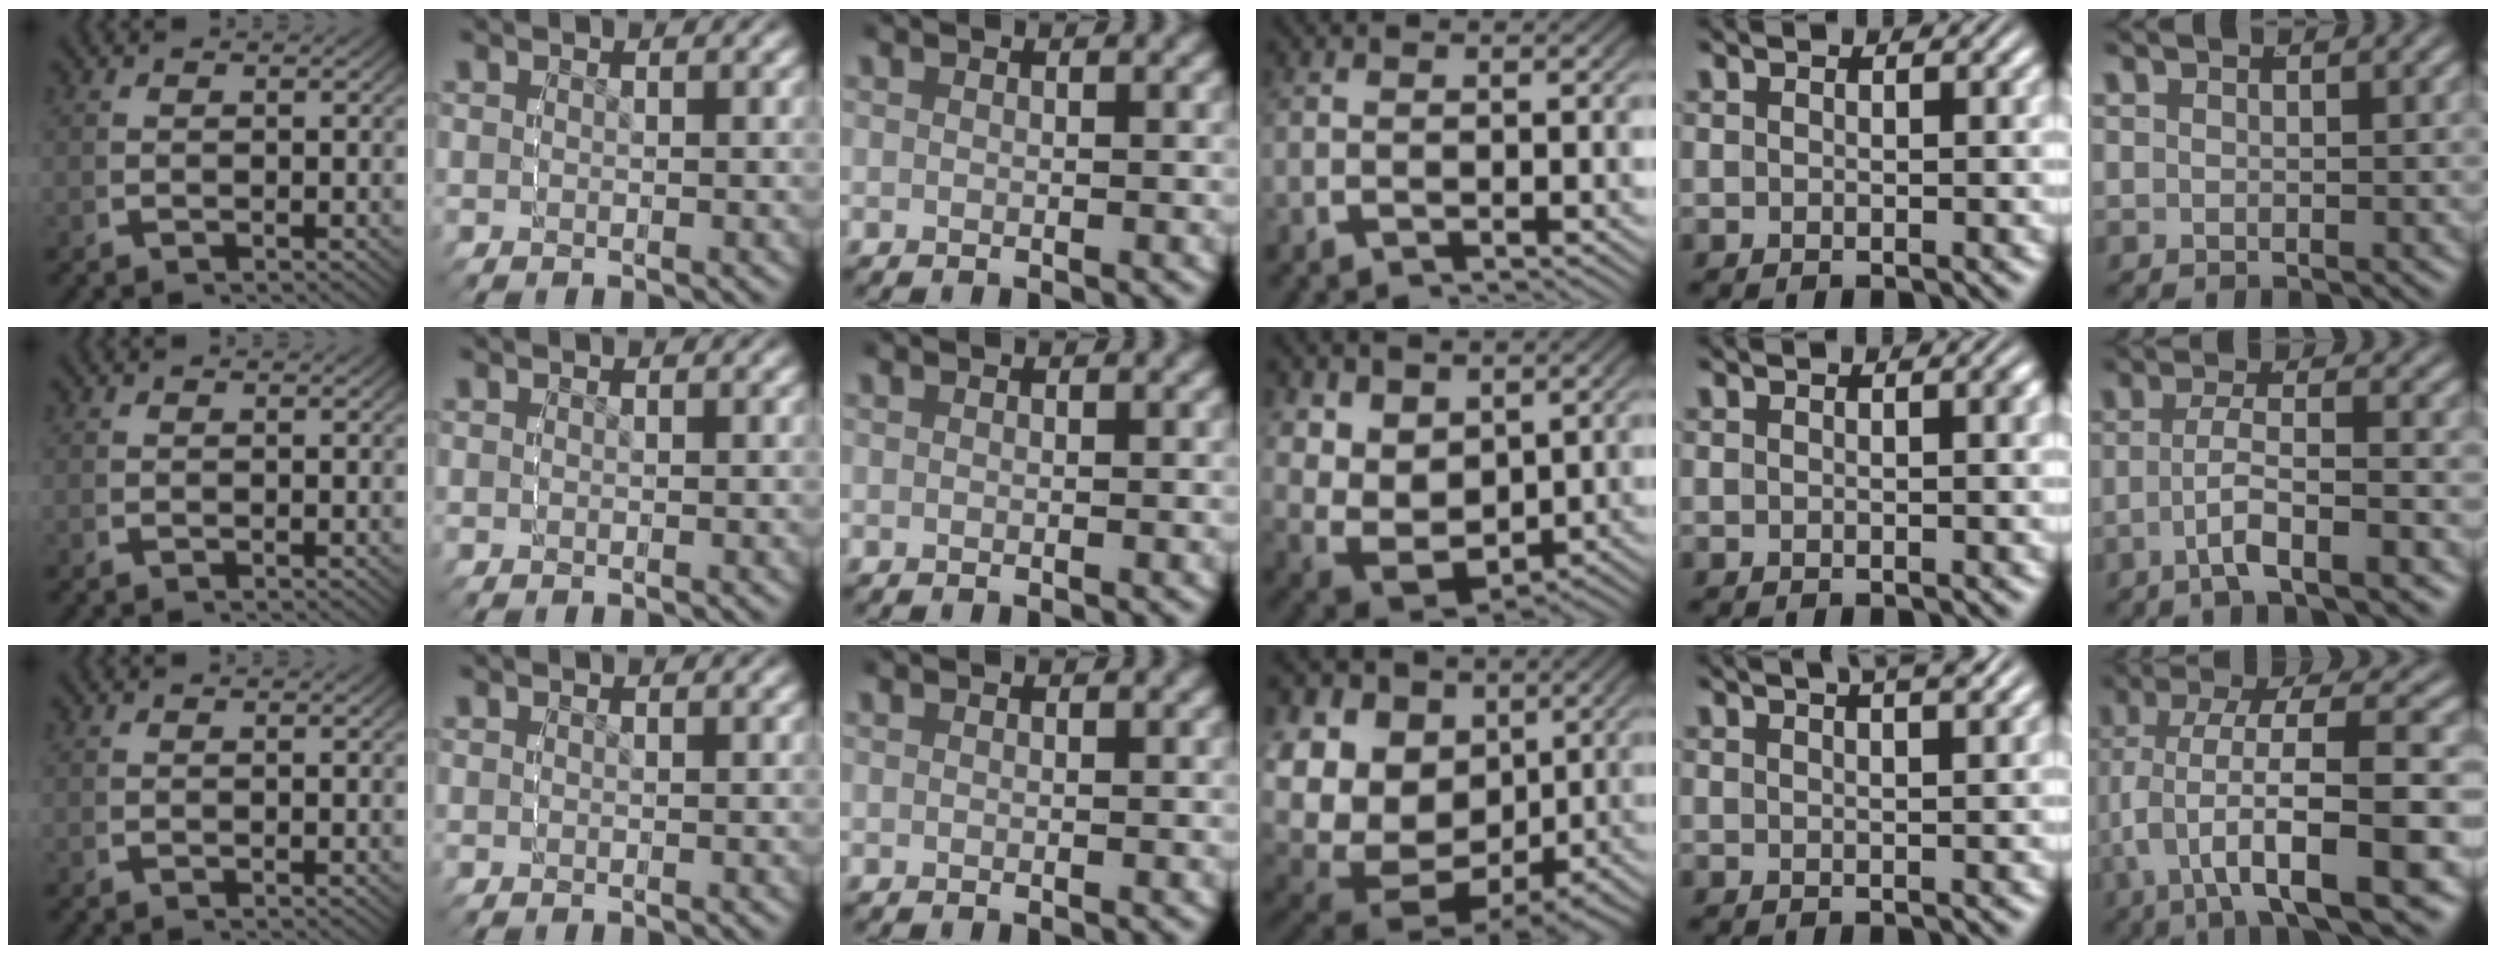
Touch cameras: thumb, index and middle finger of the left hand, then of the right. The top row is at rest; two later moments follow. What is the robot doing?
{"motion": "grasp_and_lifting", "object": "sponge"}